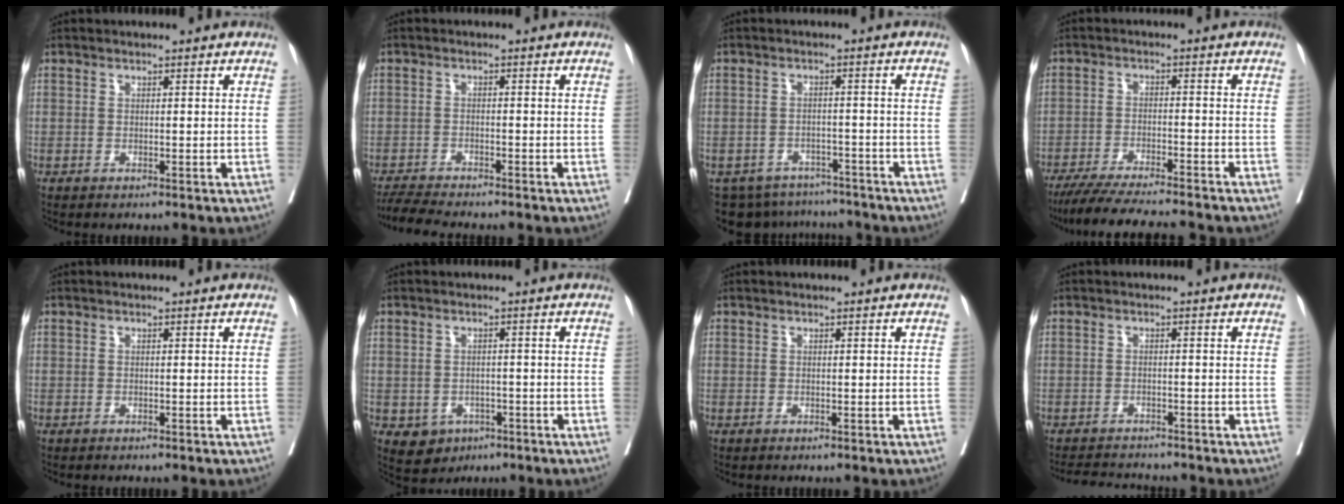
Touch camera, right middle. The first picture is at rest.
{"total": 6.1, "force": [-5.7, -0.2, 2.2], "torque": [-0.037, -0.018, -0.095]}
{"total": 10.5, "force": [-9.5, 4.3, 1.4], "torque": [-0.026, 0.009, -0.121]}
{"total": 14.4, "force": [-12.7, 0.5, 6.8], "torque": [-0.102, -0.029, -0.192]}
{"total": 0.0}
{"total": 4.5, "force": [-2.1, 3.7, 1.5], "torque": [-0.025, 0.000, -0.023]}
{"total": 0.0}
{"total": 5.6, "force": [-5.5, 0.4, 1.1], "torque": [-0.017, -0.009, -0.086]}